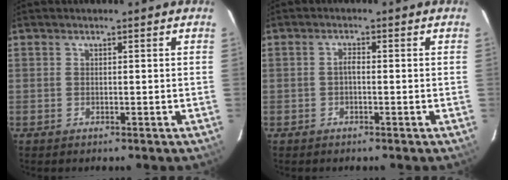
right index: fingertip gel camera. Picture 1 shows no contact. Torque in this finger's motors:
{"motor_torque": [0.24, -0.05, 0.13, 0.04]}